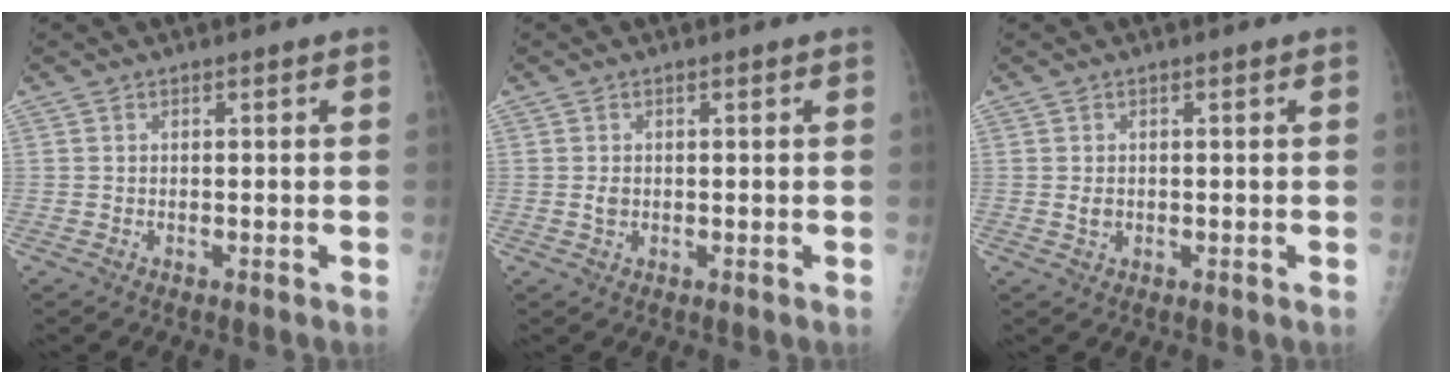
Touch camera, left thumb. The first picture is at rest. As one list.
[{"total": 1.3, "force": [0.1, 1.0, 0.8], "torque": [-0.013, 0.000, 0.005]}, {"total": 1.5, "force": [0.1, 1.1, 0.9], "torque": [-0.012, -0.001, 0.005]}]